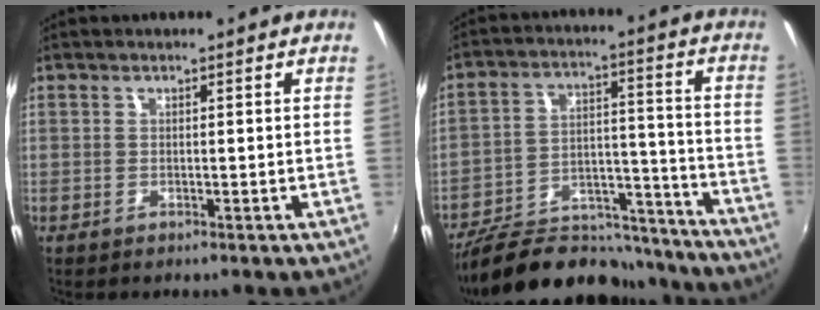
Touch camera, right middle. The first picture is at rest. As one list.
[{"total": 21.8, "force": [-18.8, 7.8, 7.7], "torque": [-0.143, 0.033, -0.264]}]